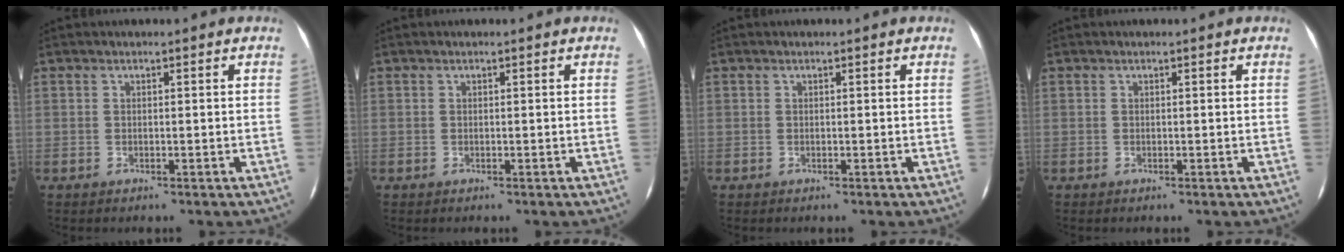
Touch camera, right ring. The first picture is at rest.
{"total": 0.0}
{"total": 0.0}
{"total": 0.0}